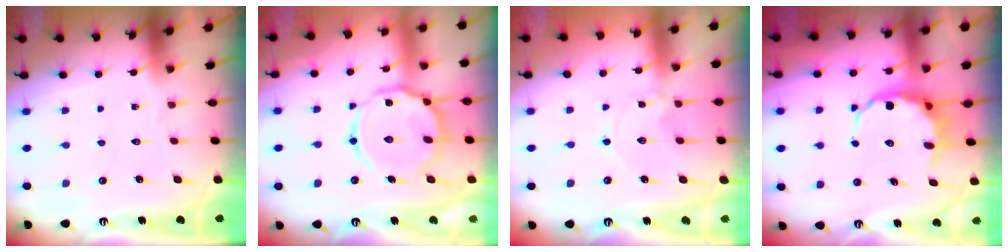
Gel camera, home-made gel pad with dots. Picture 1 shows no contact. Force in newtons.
{"total": 14.6, "press": 14.6, "slide": 1.2}
{"total": 1.0, "press": 1.0, "slide": 0.1}
{"total": 7.8, "press": 7.6, "slide": 1.8}